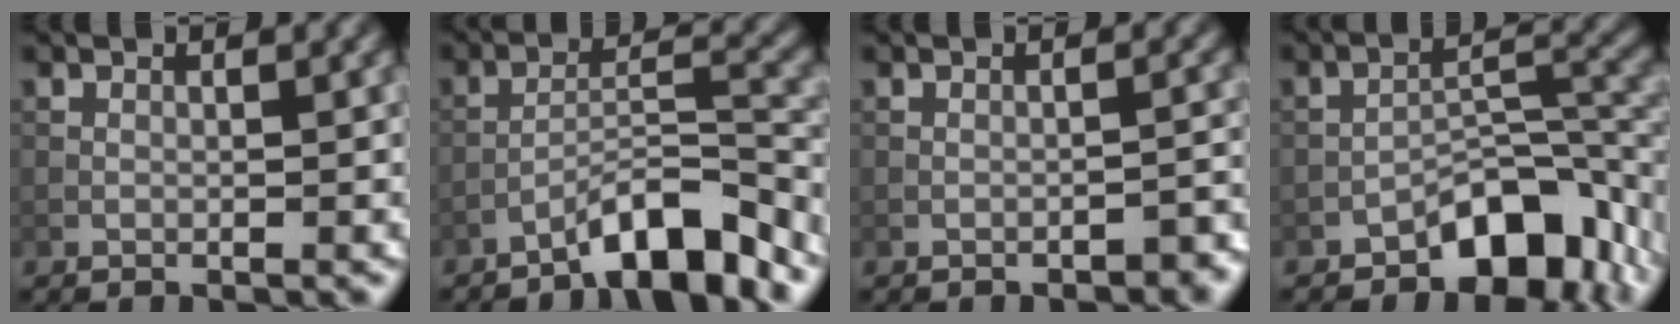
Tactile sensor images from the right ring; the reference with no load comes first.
{"total": 6.5, "force": [-5.0, 1.0, 4.0], "torque": [-0.062, 0.011, -0.087]}
{"total": 1.6, "force": [-1.4, 0.4, 0.7], "torque": [-0.007, 0.009, -0.018]}
{"total": 7.1, "force": [-4.4, 3.2, 4.6], "torque": [-0.052, 0.013, -0.072]}